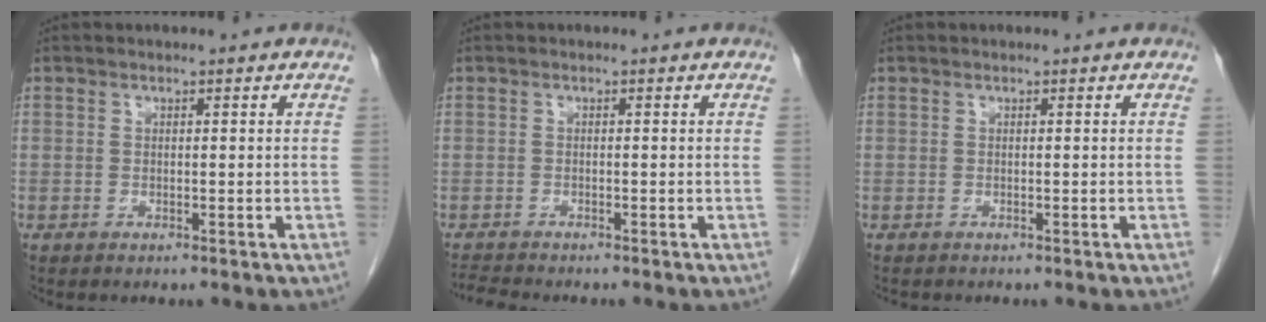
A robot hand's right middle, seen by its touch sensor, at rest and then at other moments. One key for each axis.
{"total": 2.2, "fx": -2.1, "fy": -0.4, "fz": 0.1, "tx": -0.011, "ty": -0.014, "tz": -0.040}
{"total": 0.8, "fx": -0.8, "fy": 0.3, "fz": 0.2, "tx": -0.009, "ty": -0.001, "tz": -0.010}